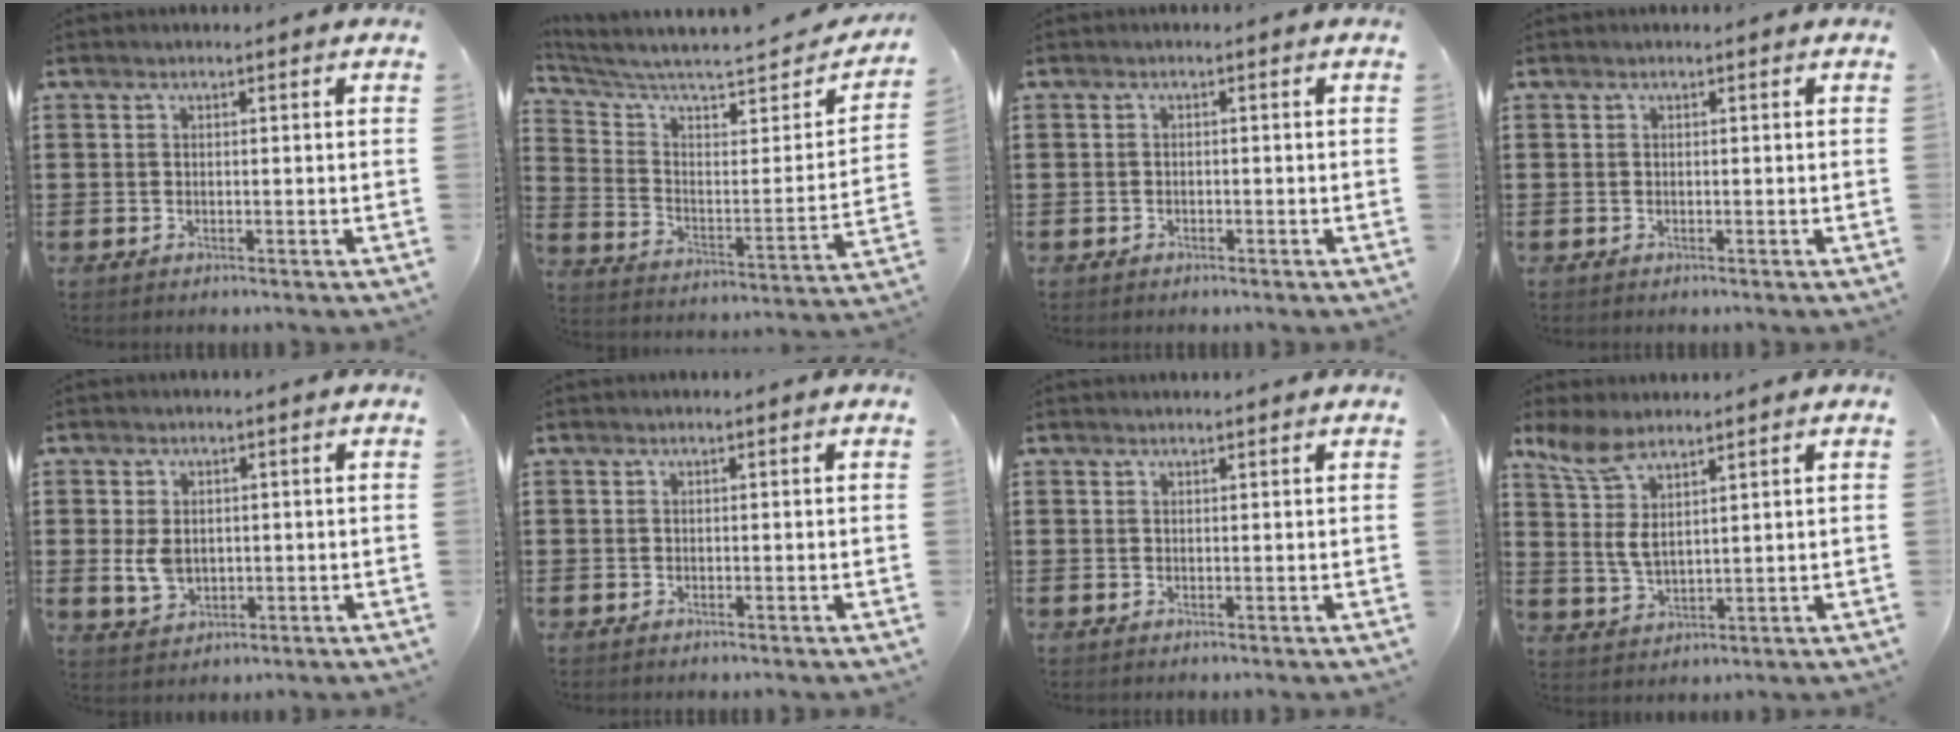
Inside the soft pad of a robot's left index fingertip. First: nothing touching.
{"total": 4.8, "force": [4.1, 0.9, 2.4], "torque": [-0.073, -0.040, 0.063]}
{"total": 0.7, "force": [-0.6, 0.3, -0.1], "torque": [-0.003, 0.004, -0.015]}
{"total": 0.0}
{"total": 4.2, "force": [0.1, 3.0, 2.8], "torque": [-0.074, 0.005, -0.002]}
{"total": 0.0}
{"total": 0.5, "force": [0.5, 0.0, 0.1], "torque": [-0.003, 0.000, 0.010]}
{"total": 6.5, "force": [3.7, 2.8, 4.6], "torque": [-0.125, -0.009, 0.060]}